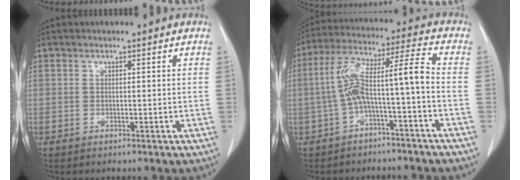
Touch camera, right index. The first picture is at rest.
{"total": 9.6, "force": [-2.4, 0.3, 9.2], "torque": [-0.171, 0.046, -0.045]}